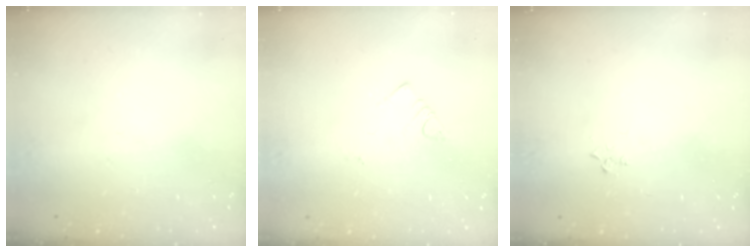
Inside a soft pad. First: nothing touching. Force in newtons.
{"total": 2.7, "press": 2.6, "slide": 0.5}
{"total": 2.9, "press": 2.8, "slide": 0.4}